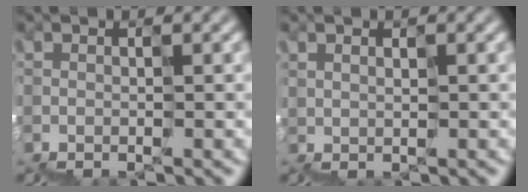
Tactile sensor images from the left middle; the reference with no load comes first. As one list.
[{"total": 0.6, "force": [0.6, 0.0, 0.1], "torque": [0.006, 0.005, 0.015]}]